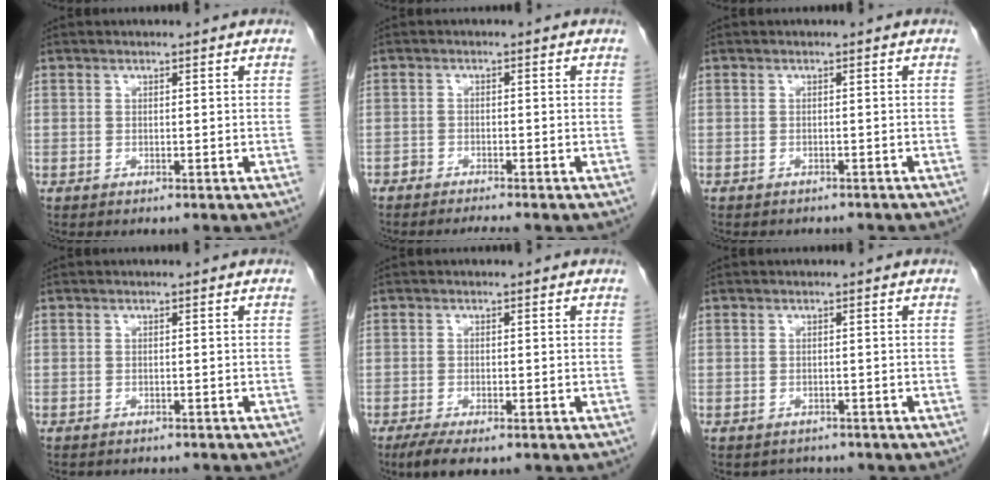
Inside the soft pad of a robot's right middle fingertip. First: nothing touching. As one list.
[{"total": 2.8, "force": [-2.6, 0.0, 1.0], "torque": [-0.013, -0.007, -0.043]}, {"total": 4.4, "force": [-3.9, 1.6, 1.2], "torque": [-0.018, 0.000, -0.043]}, {"total": 4.2, "force": [-3.8, 1.2, 1.2], "torque": [-0.017, -0.001, -0.044]}, {"total": 4.7, "force": [-3.3, 1.4, 3.1], "torque": [-0.055, -0.011, -0.053]}, {"total": 2.2, "force": [-1.9, 1.1, -0.3], "torque": [-0.003, 0.000, -0.029]}]